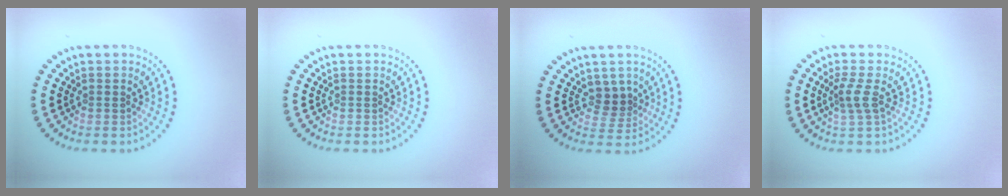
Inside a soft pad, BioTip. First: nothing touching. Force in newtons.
{"total": 0.0}
{"total": 2.0, "press": 1.5, "slide": 1.3}
{"total": 2.0, "press": 1.6, "slide": 1.2}